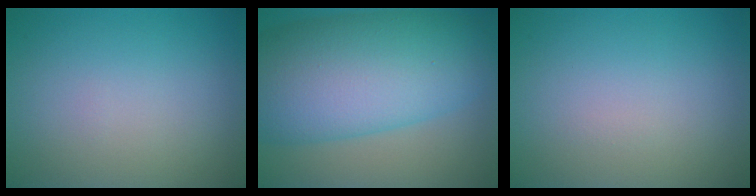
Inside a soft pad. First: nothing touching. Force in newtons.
{"total": 13.1, "press": 13.1, "slide": 0.2}
{"total": 0.0}